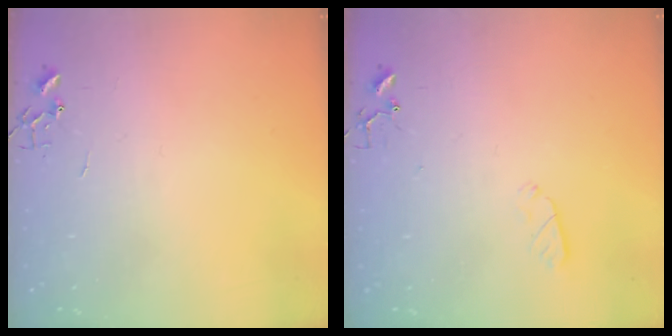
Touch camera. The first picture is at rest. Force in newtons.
{"total": 2.9, "press": 2.8, "slide": 0.5}